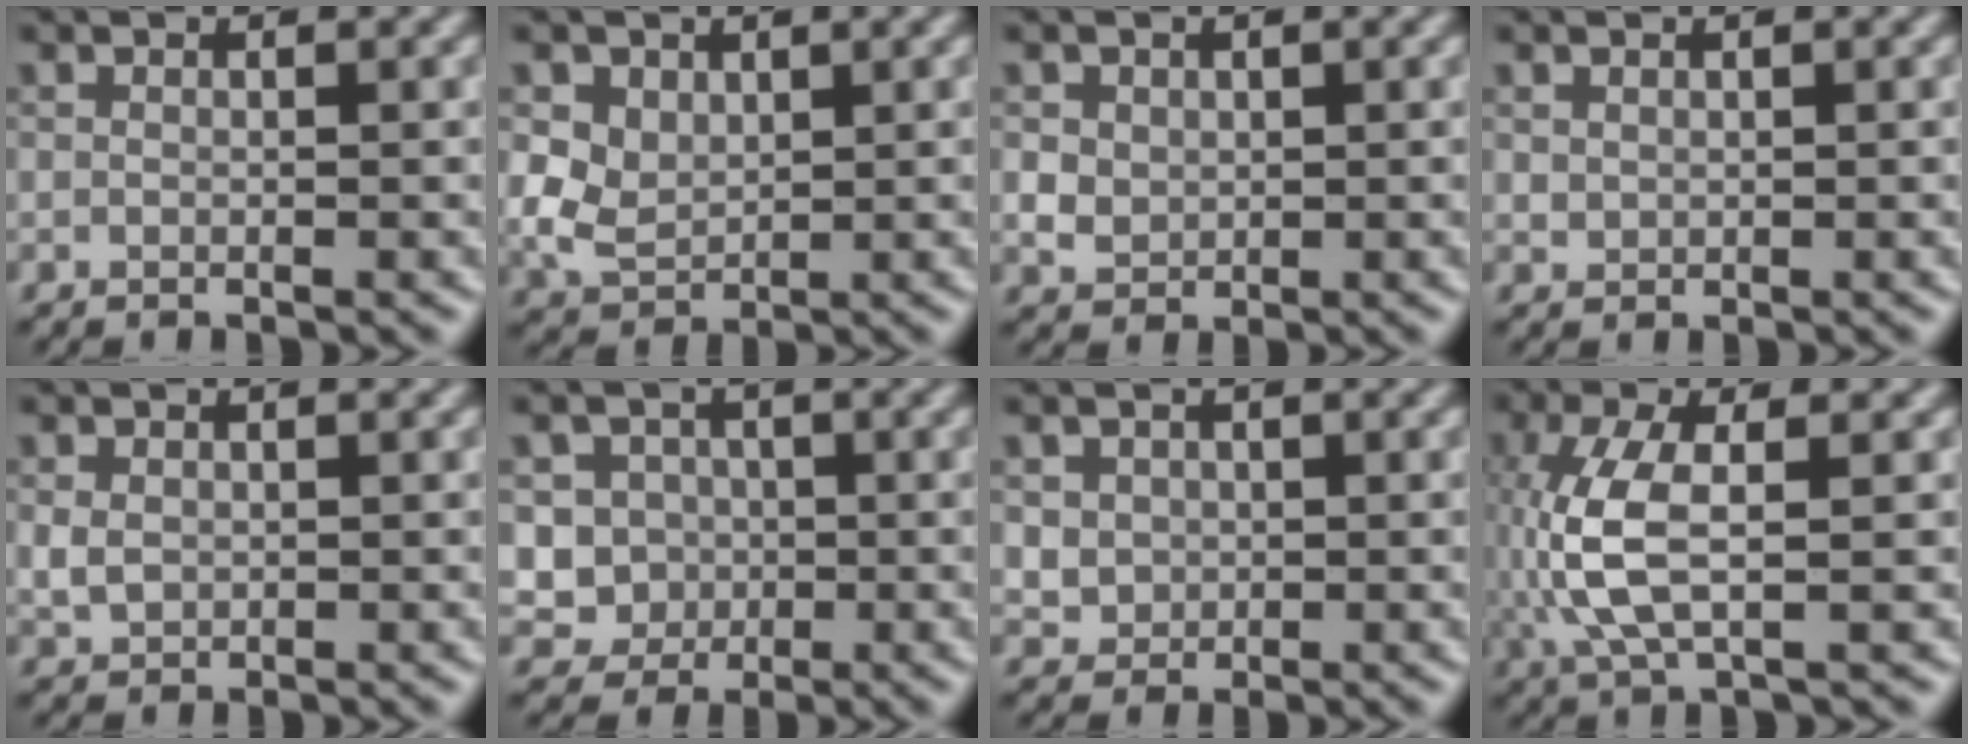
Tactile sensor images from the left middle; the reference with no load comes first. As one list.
[{"total": 3.4, "force": [1.0, 2.6, 1.9], "torque": [-0.044, -0.001, 0.019]}, {"total": 1.9, "force": [0.4, 1.6, 0.8], "torque": [-0.016, -0.006, 0.012]}, {"total": 0.7, "force": [0.4, 0.5, 0.2], "torque": [-0.005, -0.002, 0.013]}, {"total": 1.7, "force": [0.1, 1.4, 0.9], "torque": [-0.021, -0.001, 0.003]}, {"total": 4.4, "force": [0.0, 4.3, 1.1], "torque": [-0.007, 0.016, -0.006]}, {"total": 2.4, "force": [0.6, 2.2, 0.9], "torque": [-0.020, -0.002, 0.026]}, {"total": 5.7, "force": [-0.1, 2.2, 5.2], "torque": [-0.131, 0.001, -0.002]}]